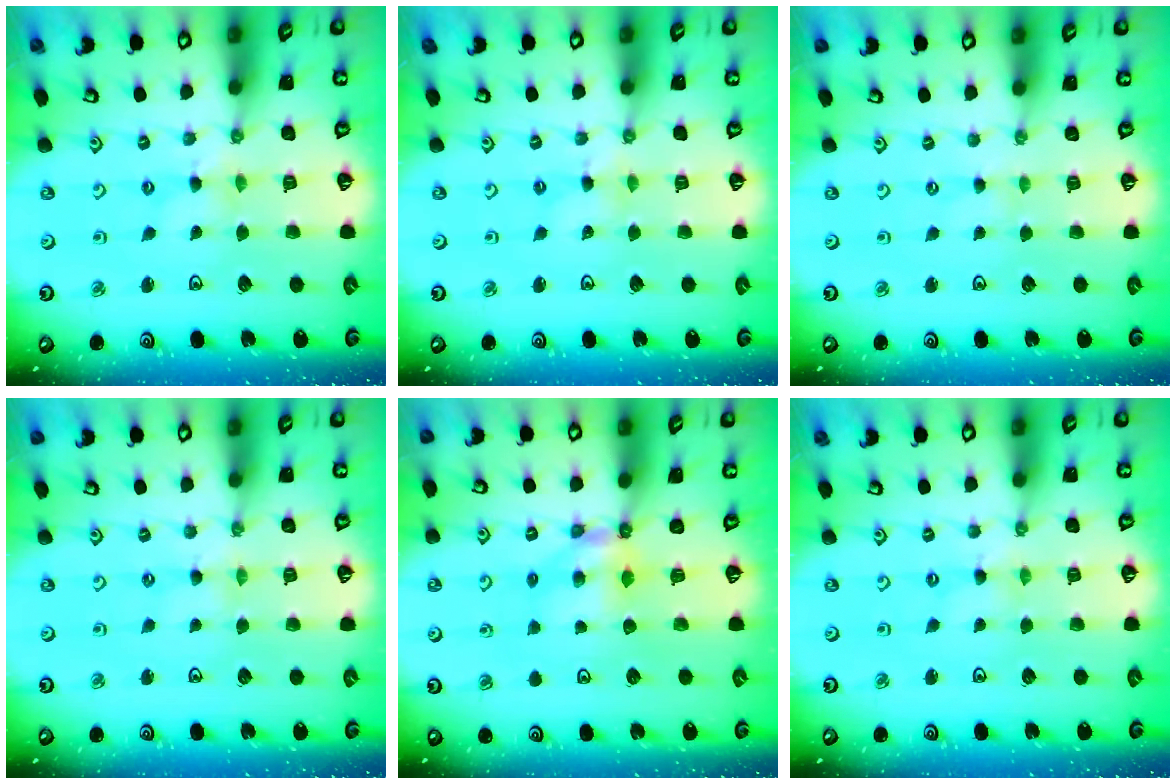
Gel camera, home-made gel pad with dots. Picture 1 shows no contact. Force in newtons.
{"total": 2.2, "press": 2.2, "slide": 0.1}
{"total": 0.8, "press": 0.8, "slide": 0.1}
{"total": 1.2, "press": 1.2, "slide": 0.3}
{"total": 5.8, "press": 5.8, "slide": 0.6}
{"total": 0.7, "press": 0.7, "slide": 0.1}